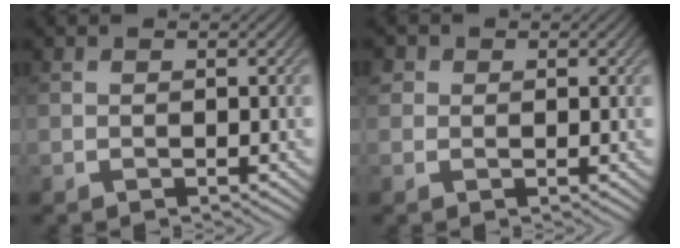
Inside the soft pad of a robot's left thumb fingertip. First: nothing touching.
{"total": 1.7, "force": [0.7, 1.4, 0.6], "torque": [-0.009, -0.002, 0.007]}